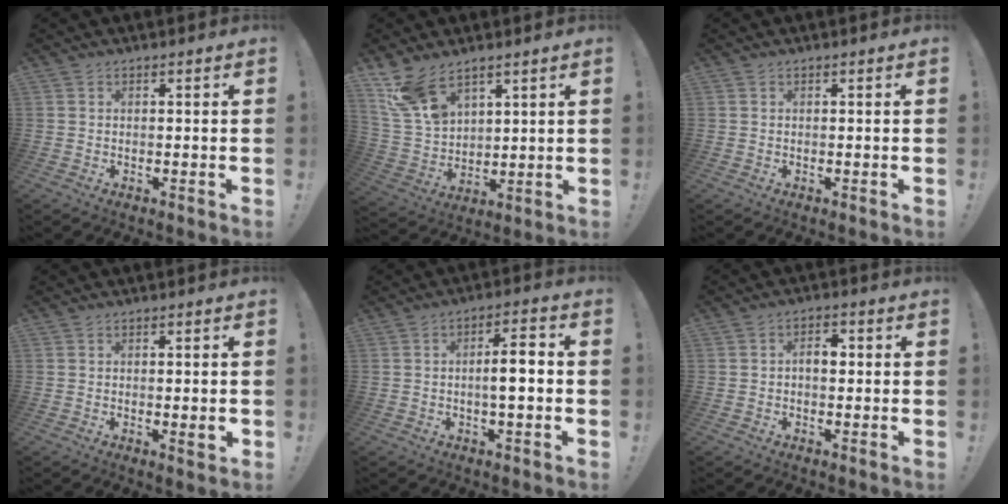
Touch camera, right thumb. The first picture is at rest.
{"total": 11.6, "force": [8.5, 5.8, 5.4], "torque": [-0.117, -0.044, 0.169]}
{"total": 0.0}
{"total": 3.0, "force": [-0.3, 0.3, 3.0], "torque": [-0.034, -0.007, -0.006]}
{"total": 7.0, "force": [-1.0, 1.6, 6.8], "torque": [-0.106, 0.008, -0.023]}
{"total": 4.4, "force": [-0.1, 2.5, 3.6], "torque": [-0.052, 0.008, -0.008]}